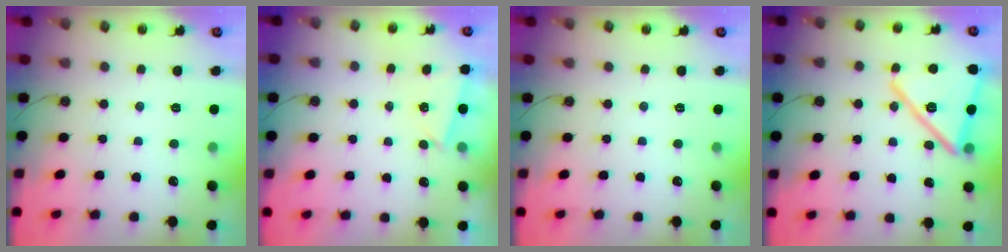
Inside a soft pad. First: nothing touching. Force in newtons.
{"total": 2.6, "press": 1.3, "slide": 2.3}
{"total": 0.0}
{"total": 20.6, "press": 20.5, "slide": 1.2}